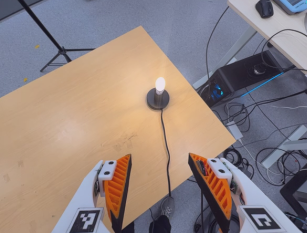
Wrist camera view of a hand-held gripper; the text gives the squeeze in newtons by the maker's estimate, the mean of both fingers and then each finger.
{"total": 0.0}